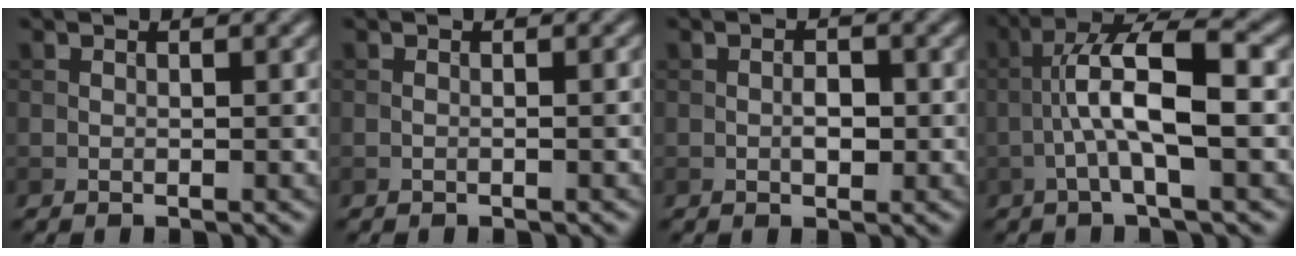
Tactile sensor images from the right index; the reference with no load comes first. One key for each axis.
{"total": 0.8, "fx": -0.2, "fy": 0.2, "fz": 0.7, "tx": -0.010, "ty": -0.001, "tz": -0.009}
{"total": 1.7, "fx": -0.2, "fy": 0.9, "fz": 1.5, "tx": -0.023, "ty": 0.002, "tz": -0.005}
{"total": 6.9, "fx": -1.0, "fy": 1.6, "fz": 6.7, "tx": -0.126, "ty": 0.021, "tz": -0.022}